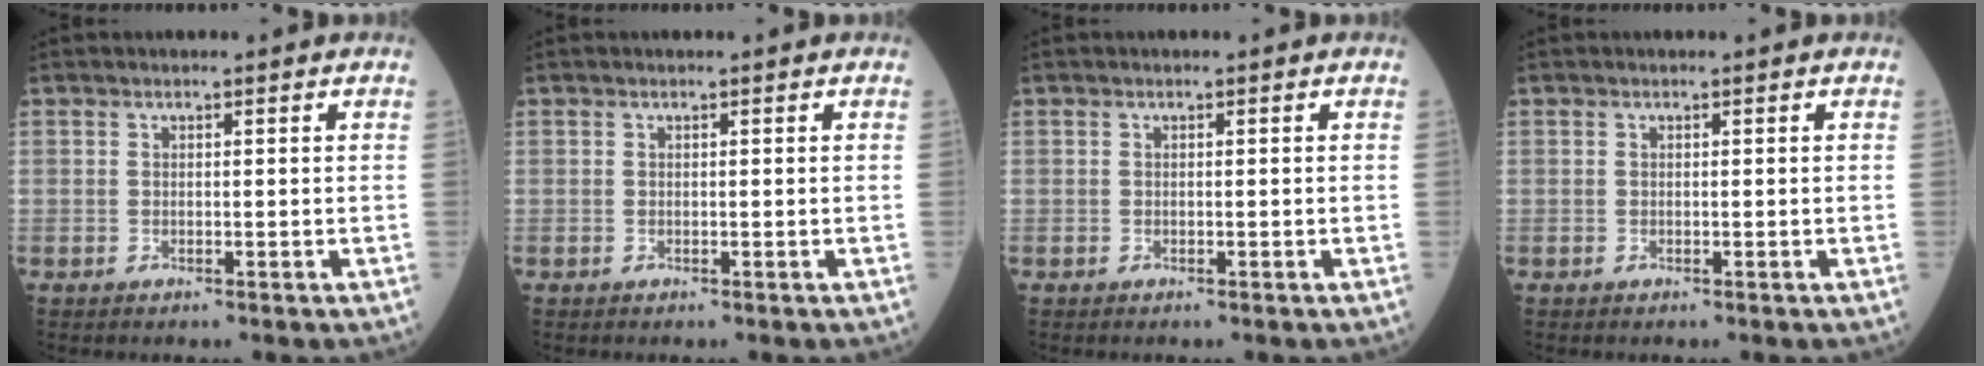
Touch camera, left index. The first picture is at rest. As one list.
[{"total": 0.0}, {"total": 0.0}, {"total": 0.0}]